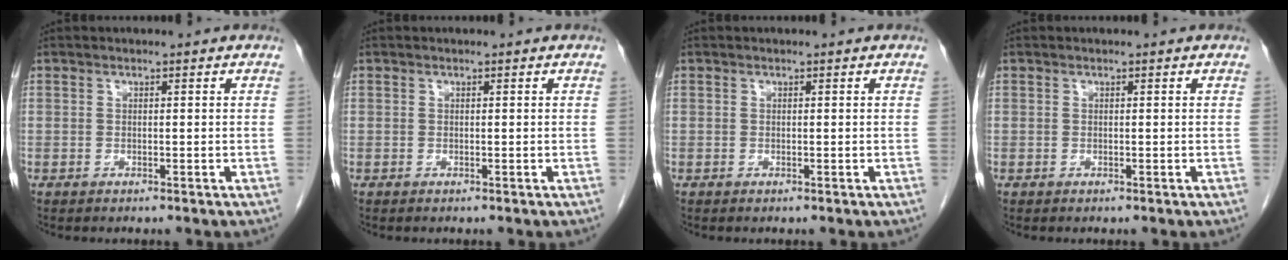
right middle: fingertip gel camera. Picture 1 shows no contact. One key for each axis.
{"total": 0.0}
{"total": 0.0}
{"total": 0.0}